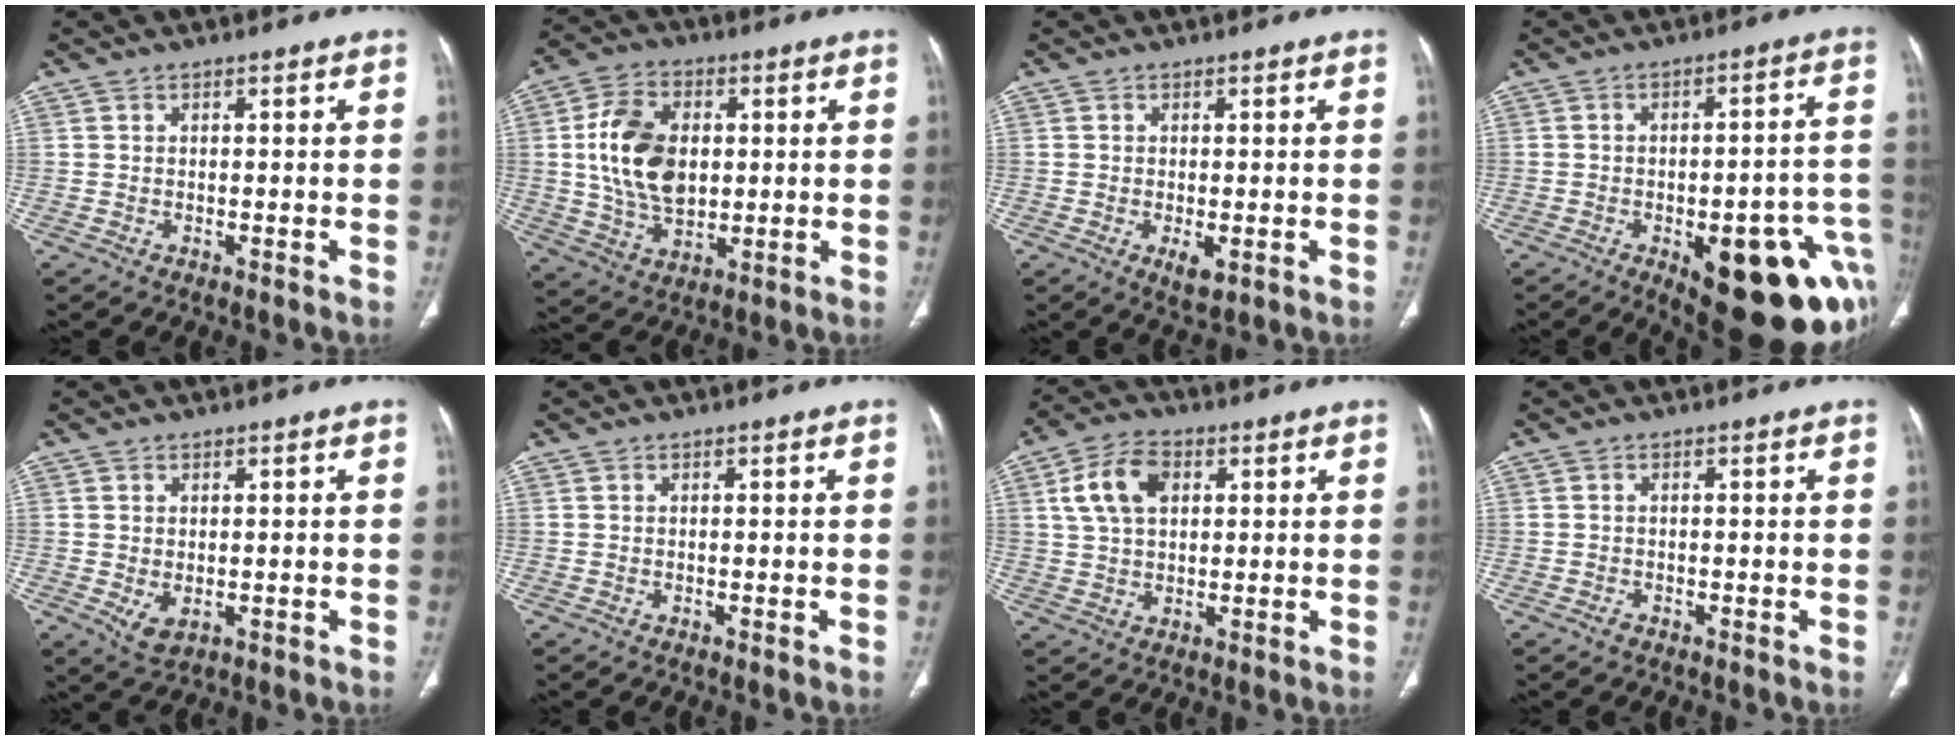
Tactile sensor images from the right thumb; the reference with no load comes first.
{"total": 14.8, "force": [1.7, 9.8, 10.9], "torque": [-0.179, -0.004, 0.035]}
{"total": 2.9, "force": [-0.9, 1.3, 2.5], "torque": [-0.039, -0.008, -0.008]}
{"total": 23.5, "force": [-9.1, 9.0, 19.7], "torque": [-0.168, 0.035, -0.099]}
{"total": 3.5, "force": [-0.5, 2.2, 2.6], "torque": [-0.043, -0.010, 0.003]}
{"total": 0.0}
{"total": 9.2, "force": [2.8, 5.9, 6.4], "torque": [-0.116, 0.007, 0.051]}
{"total": 0.8, "force": [-0.6, 0.5, 0.3], "torque": [-0.004, 0.001, -0.013]}